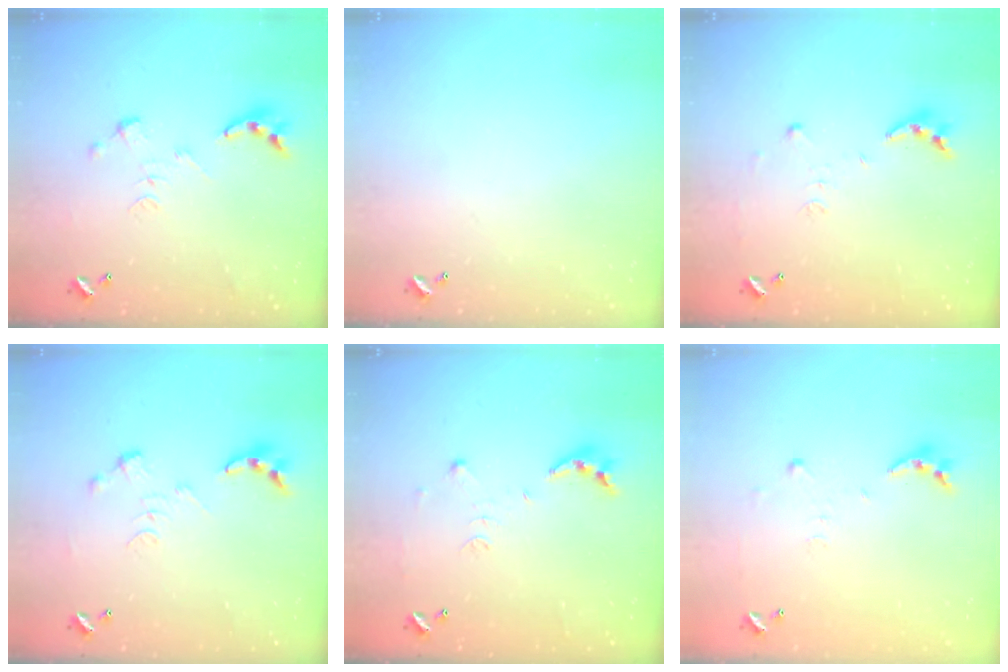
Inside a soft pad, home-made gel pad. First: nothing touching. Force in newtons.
{"total": 0.0}
{"total": 7.0, "press": 7.0, "slide": 0.5}
{"total": 0.0}
{"total": 8.7, "press": 8.7, "slide": 0.8}
{"total": 6.3, "press": 6.3, "slide": 0.6}